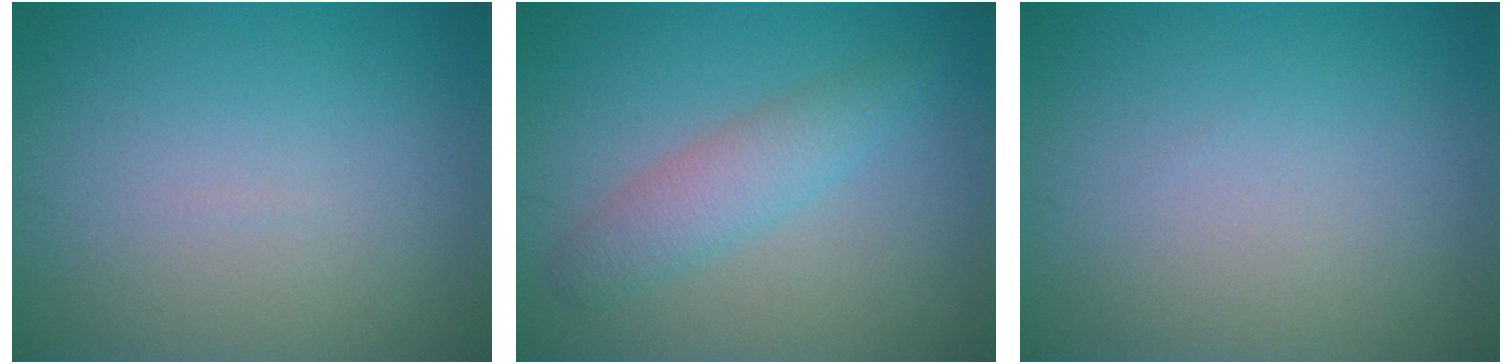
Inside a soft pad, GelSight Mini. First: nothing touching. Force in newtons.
{"total": 3.1, "press": 3.1, "slide": 0.1}
{"total": 0.0}